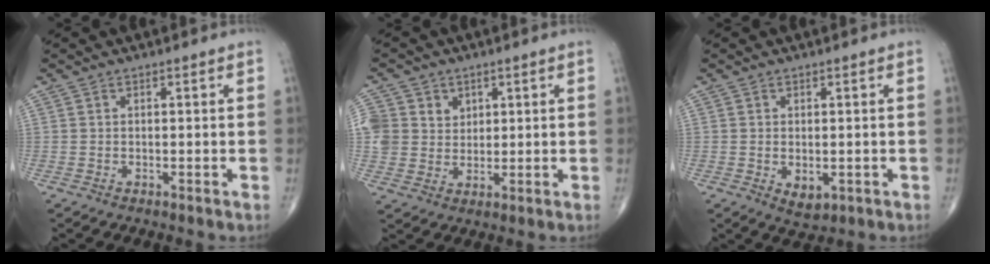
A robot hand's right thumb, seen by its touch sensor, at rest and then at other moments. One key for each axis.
{"total": 8.5, "fx": 2.9, "fy": 7.6, "fz": 2.4, "tx": -0.026, "ty": -0.003, "tz": 0.059}
{"total": 3.3, "fx": -0.6, "fy": 2.1, "fz": 2.4, "tx": -0.030, "ty": -0.005, "tz": 0.001}